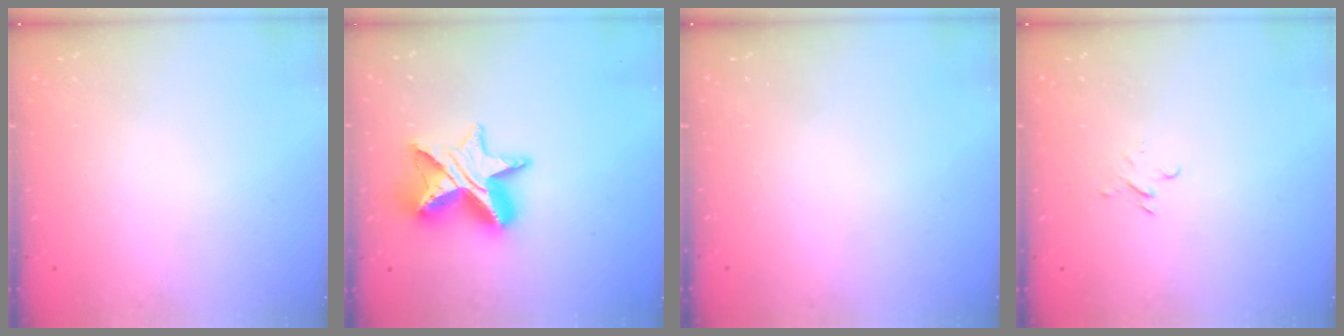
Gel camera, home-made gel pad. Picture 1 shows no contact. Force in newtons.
{"total": 13.0, "press": 13.0, "slide": 0.9}
{"total": 0.0}
{"total": 2.2, "press": 2.2, "slide": 0.2}